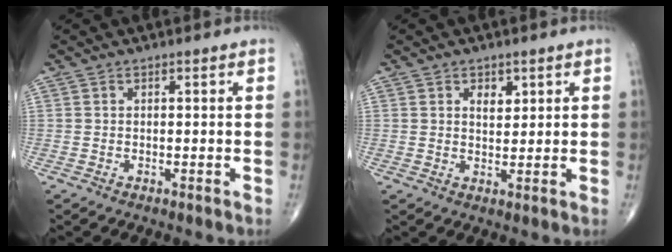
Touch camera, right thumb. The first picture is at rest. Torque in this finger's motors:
{"motor_torque": [-0.01, 0.01, -0.01, 0.02, 0.00]}